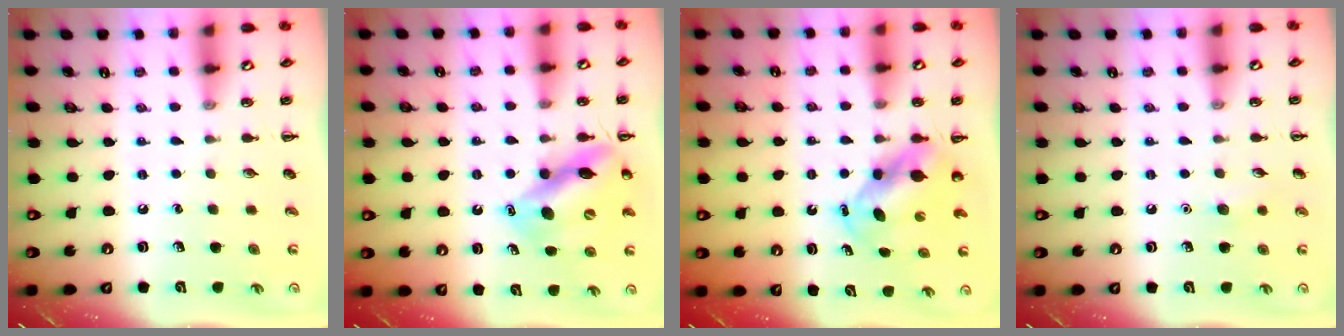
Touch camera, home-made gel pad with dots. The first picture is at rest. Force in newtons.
{"total": 13.2, "press": 12.9, "slide": 3.2}
{"total": 5.5, "press": 5.3, "slide": 1.4}
{"total": 4.5, "press": 4.4, "slide": 1.1}